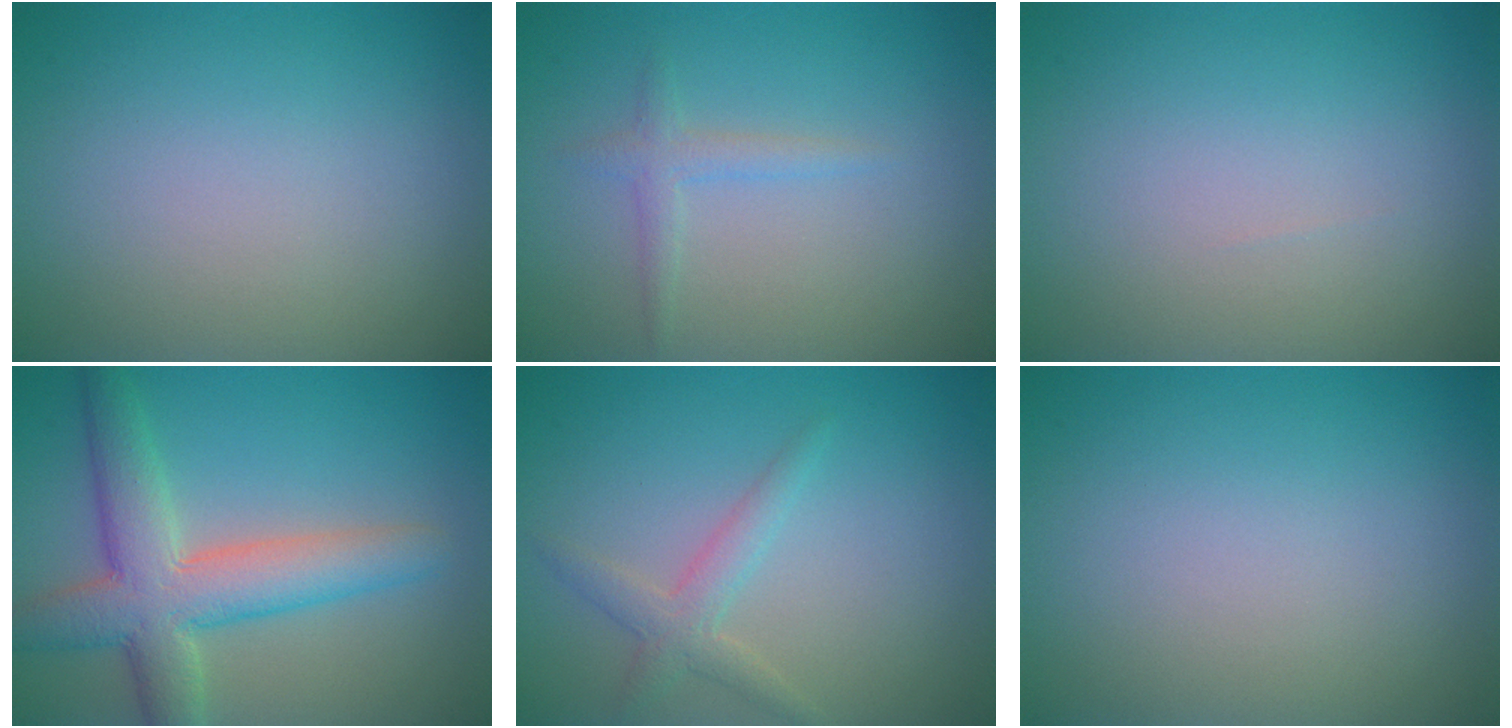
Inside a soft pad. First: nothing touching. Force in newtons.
{"total": 1.4, "press": 1.4, "slide": 0.1}
{"total": 0.0}
{"total": 7.0, "press": 7.0, "slide": 0.4}
{"total": 2.2, "press": 2.2, "slide": 0.1}
{"total": 0.0}